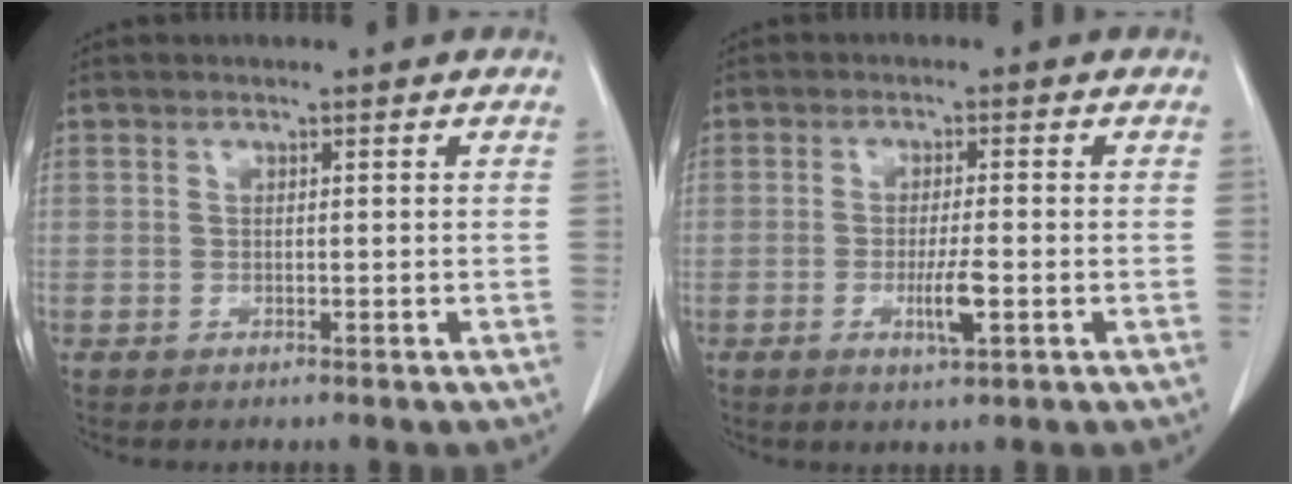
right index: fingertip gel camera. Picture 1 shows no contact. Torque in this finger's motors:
{"motor_torque": [0.74, -0.13, 0.16, 0.04]}